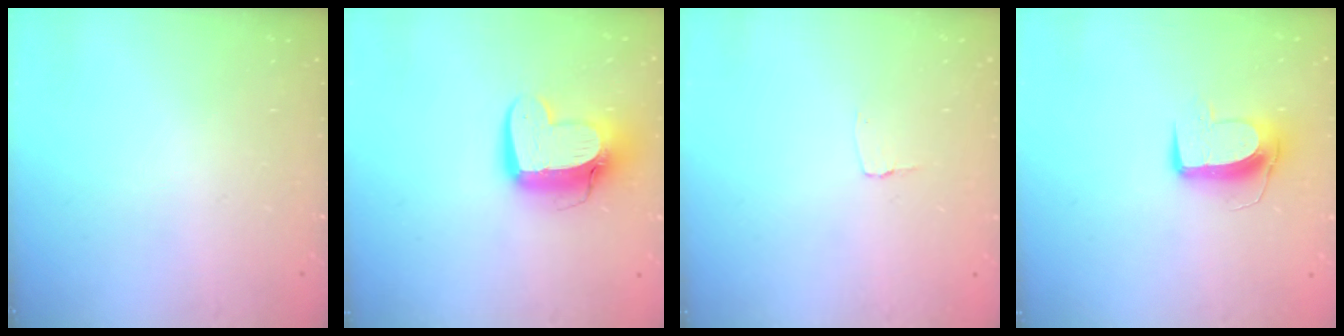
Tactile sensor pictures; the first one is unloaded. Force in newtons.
{"total": 14.4, "press": 14.3, "slide": 1.3}
{"total": 2.6, "press": 2.6, "slide": 0.2}
{"total": 9.8, "press": 9.7, "slide": 0.7}